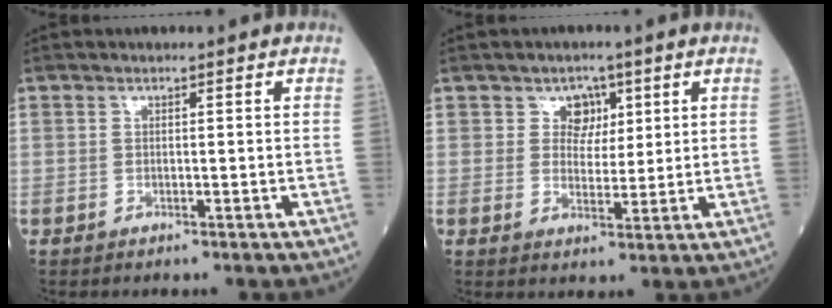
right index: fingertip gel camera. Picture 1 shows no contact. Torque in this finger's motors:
{"motor_torque": [-0.02, 0.00, 0.00, 0.01]}